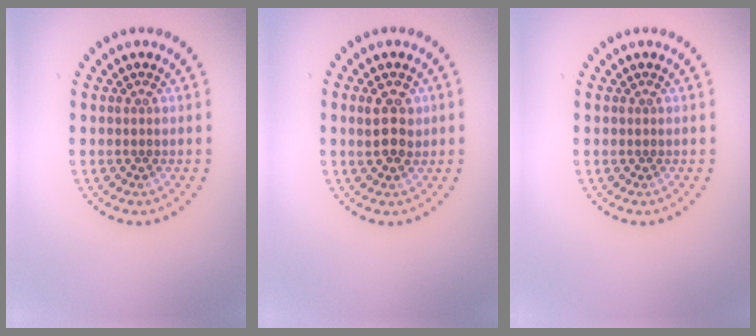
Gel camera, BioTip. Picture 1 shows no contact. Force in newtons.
{"total": 2.7, "press": 2.7, "slide": 0.3}
{"total": 0.0}